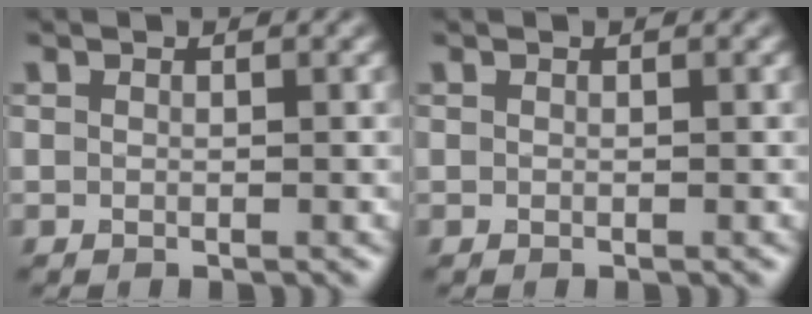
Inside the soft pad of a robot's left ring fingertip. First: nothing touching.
{"total": 0.0}